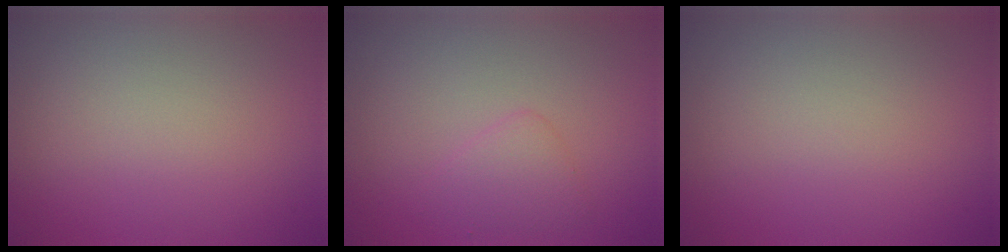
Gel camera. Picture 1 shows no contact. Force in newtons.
{"total": 1.6, "press": 1.6, "slide": 0.1}
{"total": 0.0}